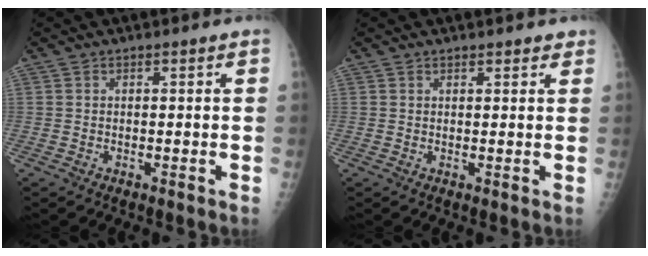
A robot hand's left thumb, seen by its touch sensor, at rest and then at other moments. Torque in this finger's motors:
{"motor_torque": [-0.10, -0.09, 0.15, 0.03, -0.07]}